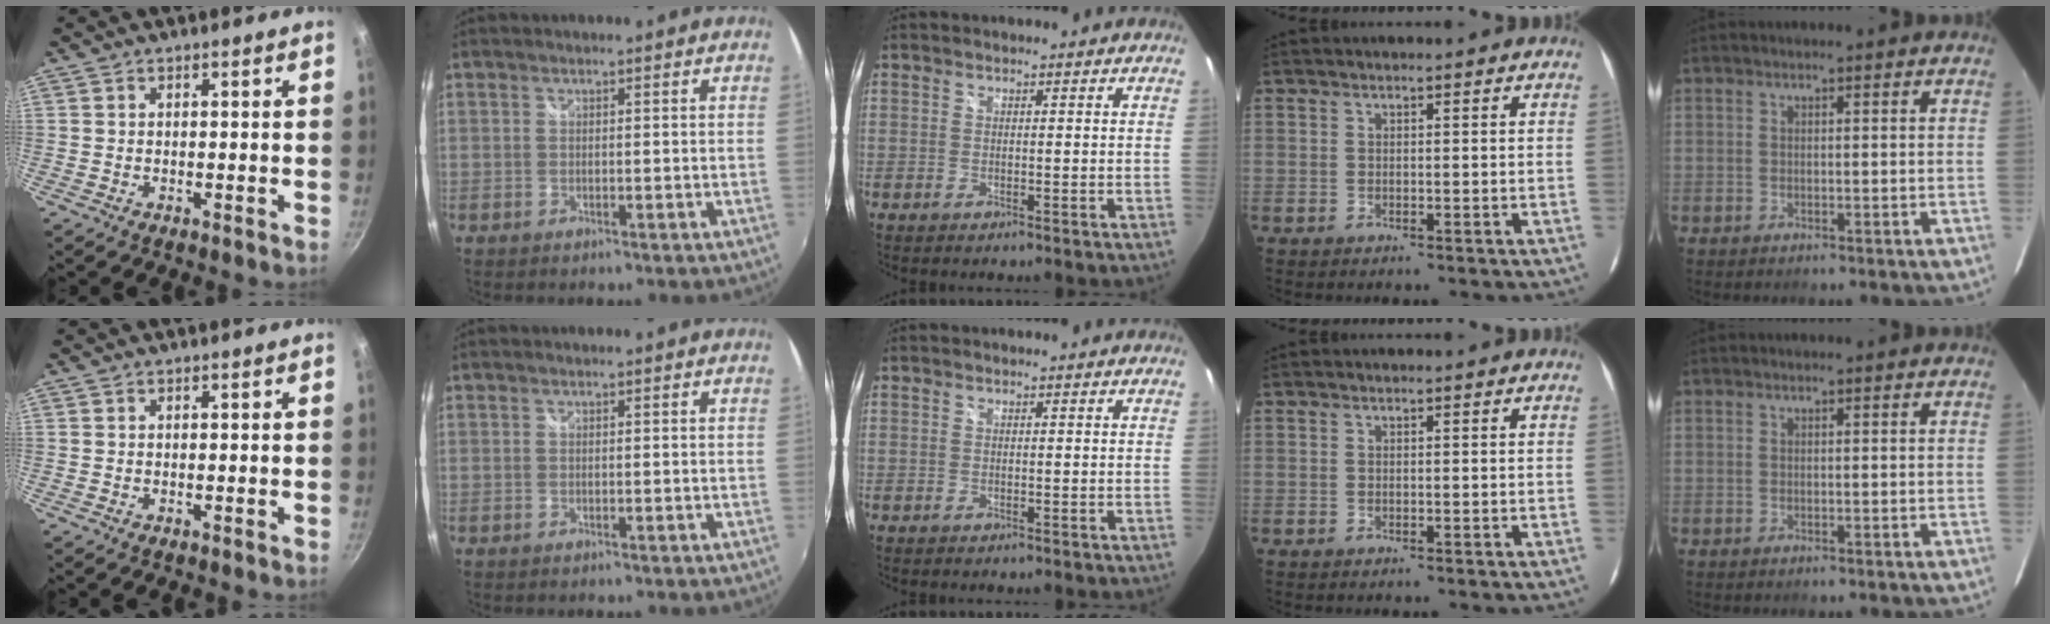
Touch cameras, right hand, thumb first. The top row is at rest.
{}